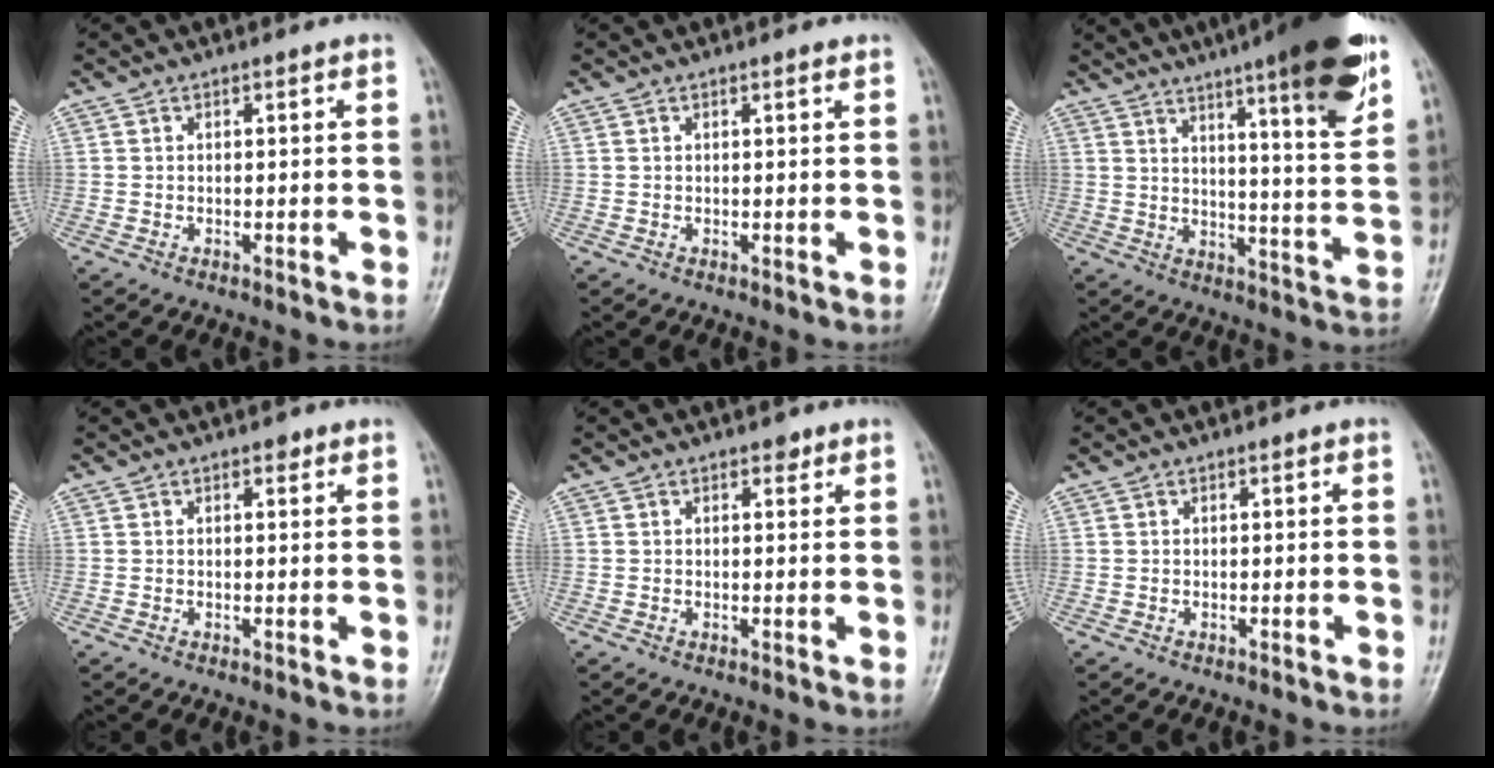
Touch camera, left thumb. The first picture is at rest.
{"total": 0.7, "force": [0.5, 0.1, 0.5], "torque": [-0.006, 0.000, 0.006]}
{"total": 20.2, "force": [12.4, 2.5, 15.7], "torque": [-0.204, -0.048, 0.170]}
{"total": 1.1, "force": [0.7, 0.6, 0.6], "torque": [-0.001, -0.002, 0.007]}
{"total": 1.3, "force": [0.8, 0.8, 0.6], "torque": [0.002, -0.003, 0.009]}
{"total": 0.0}